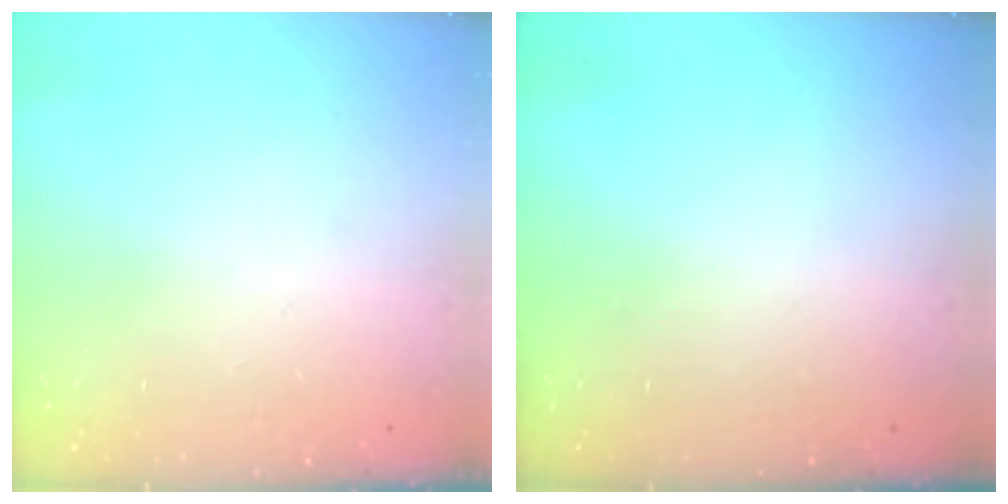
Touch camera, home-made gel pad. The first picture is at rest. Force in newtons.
{"total": 0.0}